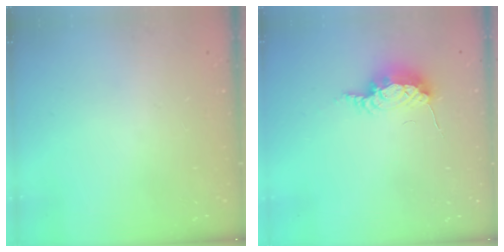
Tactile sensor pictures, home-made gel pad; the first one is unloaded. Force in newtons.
{"total": 7.9, "press": 7.8, "slide": 0.6}